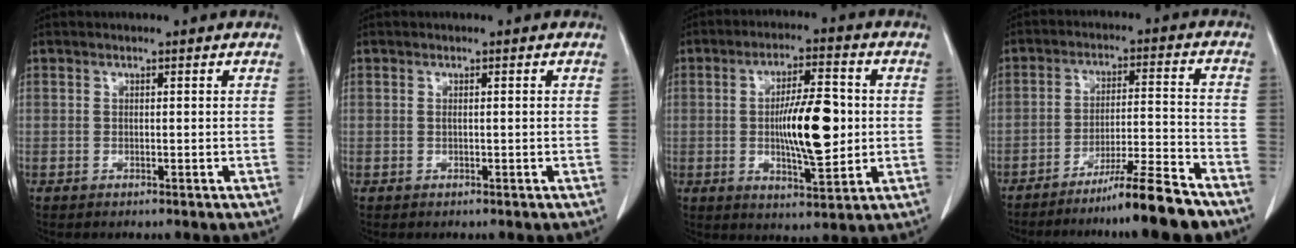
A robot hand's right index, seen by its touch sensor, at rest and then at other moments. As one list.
[{"total": 0.7, "force": [0.0, 0.1, 0.6], "torque": [-0.012, 0.003, 0.002]}, {"total": 11.2, "force": [-0.3, 2.8, 10.8], "torque": [-0.186, 0.000, -0.004]}, {"total": 10.7, "force": [-8.6, -0.8, 6.3], "torque": [-0.087, -0.008, -0.145]}]